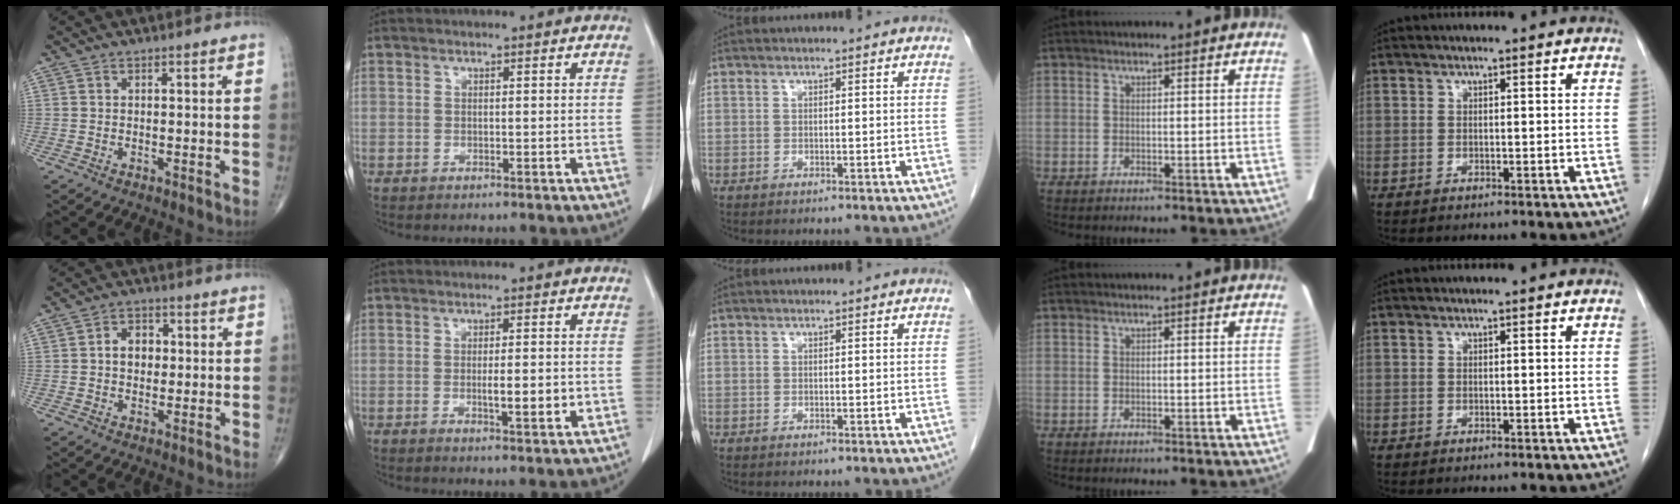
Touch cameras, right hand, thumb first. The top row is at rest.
{"thumb": {"total": 5.0, "force": [0.3, 3.8, 3.2], "torque": [-0.033, 0.013, 0.000]}, "index": {"total": 5.0, "force": [-0.8, 0.9, 4.9], "torque": [-0.077, -0.007, -0.009]}}